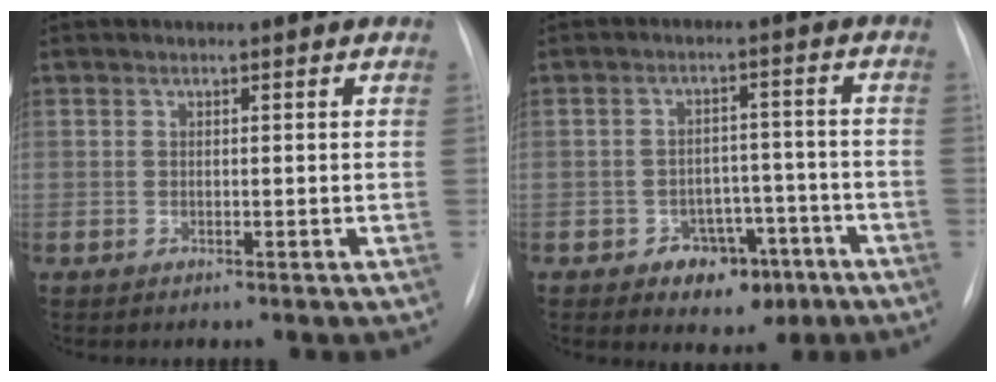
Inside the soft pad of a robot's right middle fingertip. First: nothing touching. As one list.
[{"total": 6.8, "force": [-3.7, 4.8, 3.2], "torque": [-0.036, 0.023, -0.045]}]